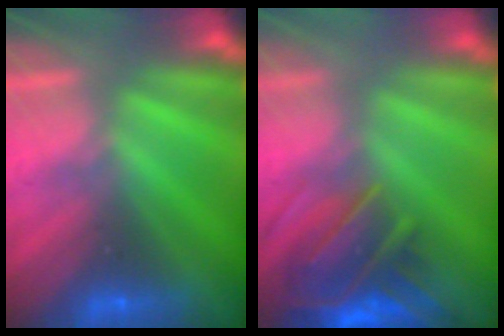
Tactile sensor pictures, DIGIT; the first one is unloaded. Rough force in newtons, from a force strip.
{"total": 9.1}